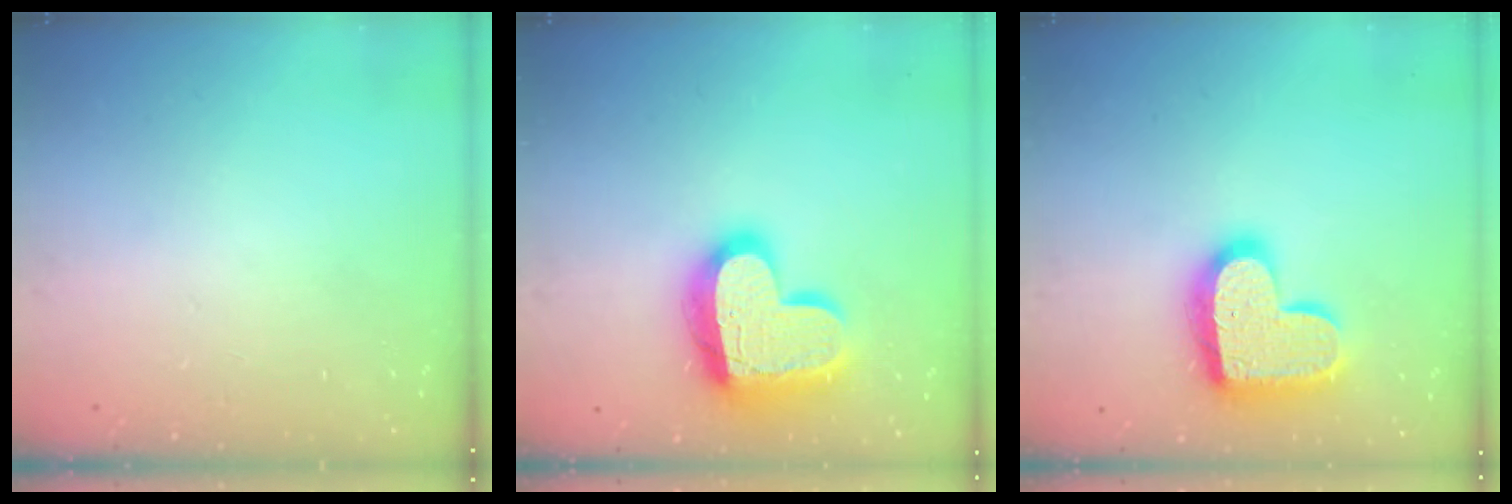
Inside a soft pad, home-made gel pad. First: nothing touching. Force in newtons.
{"total": 20.2, "press": 20.1, "slide": 1.7}
{"total": 19.0, "press": 19.0, "slide": 1.1}